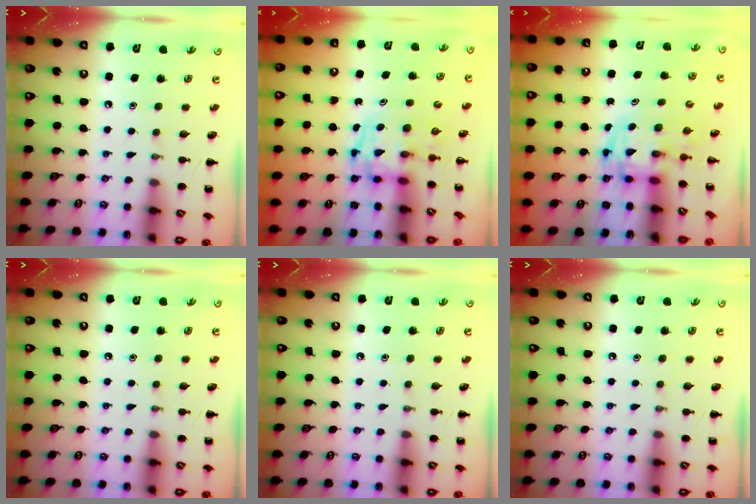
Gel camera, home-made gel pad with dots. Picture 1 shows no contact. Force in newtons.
{"total": 3.4, "press": 3.4, "slide": 0.6}
{"total": 2.8, "press": 2.7, "slide": 0.6}
{"total": 0.0}
{"total": 0.0}
{"total": 0.0}